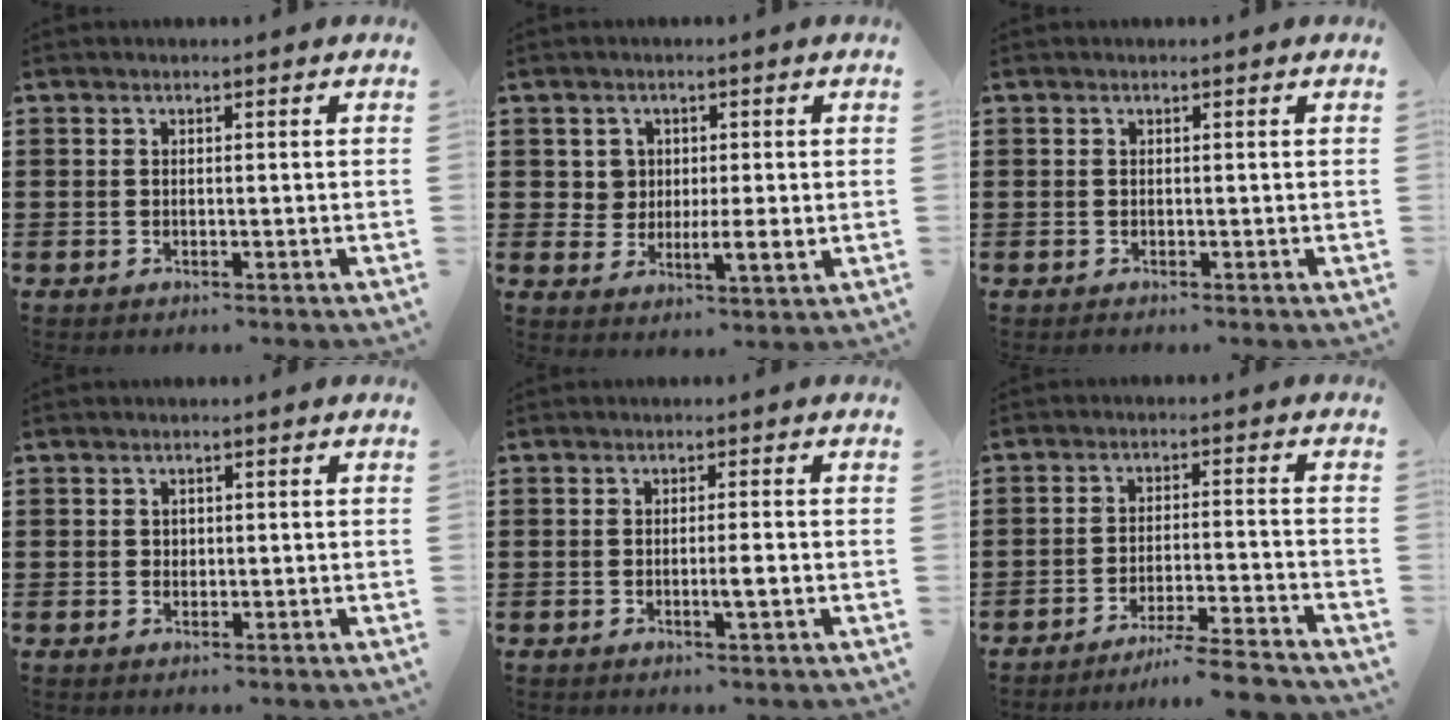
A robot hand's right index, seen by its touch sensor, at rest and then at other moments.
{"total": 3.4, "force": [0.6, 2.5, 2.3], "torque": [-0.053, 0.009, 0.010]}
{"total": 0.0}
{"total": 0.8, "force": [0.2, 0.7, 0.3], "torque": [-0.007, 0.003, 0.005]}
{"total": 2.5, "force": [-0.7, 0.0, 2.4], "torque": [-0.039, -0.005, -0.012]}
{"total": 5.2, "force": [-4.8, -0.6, 1.9], "torque": [-0.032, -0.012, -0.094]}